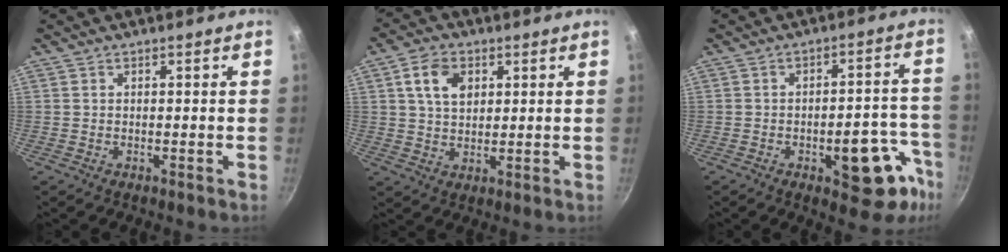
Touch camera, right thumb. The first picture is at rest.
{"total": 7.3, "force": [2.4, 5.1, 4.7], "torque": [-0.069, 0.000, 0.040]}
{"total": 14.5, "force": [-6.5, 6.7, 11.1], "torque": [-0.073, 0.047, -0.079]}